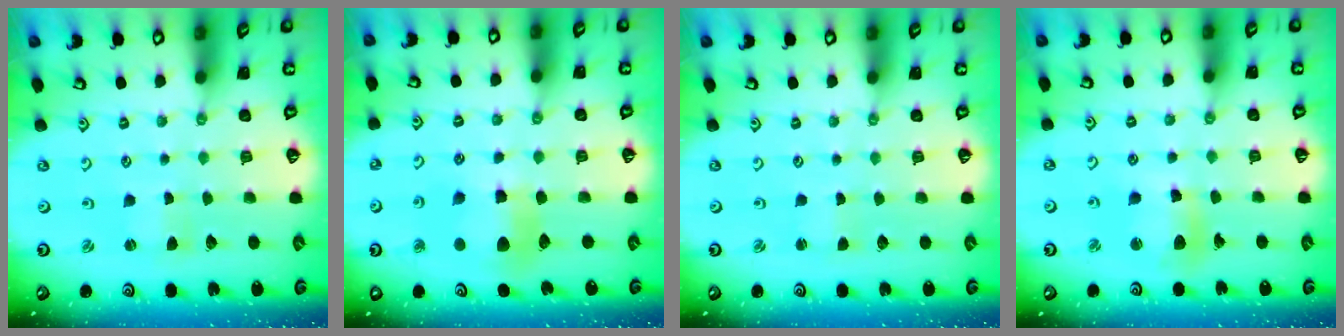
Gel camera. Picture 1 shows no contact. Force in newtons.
{"total": 8.9, "press": 8.8, "slide": 1.3}
{"total": 0.9, "press": 0.9, "slide": 0.1}
{"total": 10.4, "press": 10.3, "slide": 1.5}